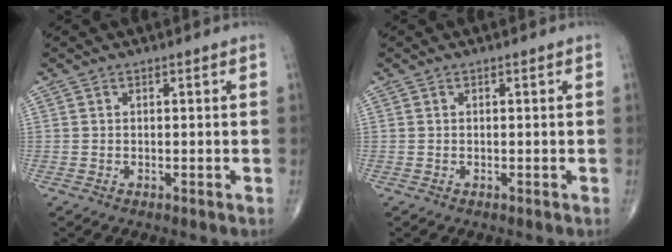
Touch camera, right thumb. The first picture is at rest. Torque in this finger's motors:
{"motor_torque": [0.01, 0.01, 0.00, 0.00, 0.02]}